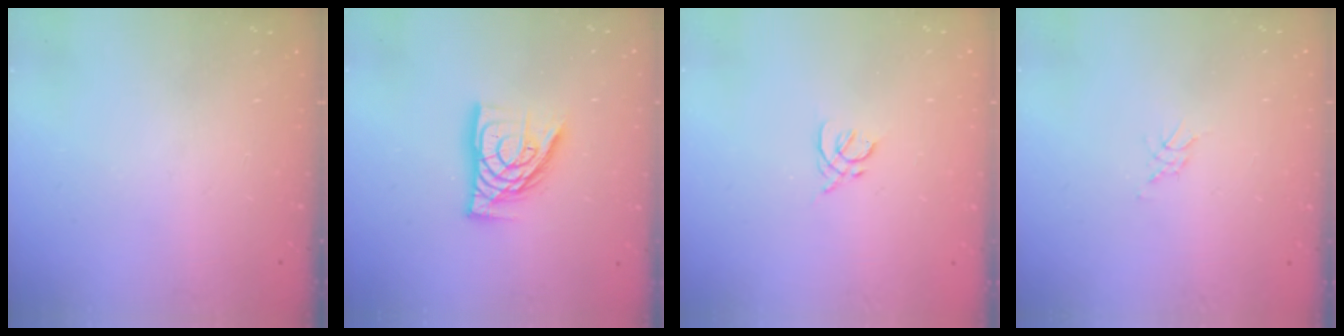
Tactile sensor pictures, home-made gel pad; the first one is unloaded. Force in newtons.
{"total": 12.9, "press": 12.8, "slide": 1.4}
{"total": 2.0, "press": 1.9, "slide": 0.6}
{"total": 1.4, "press": 1.4, "slide": 0.2}